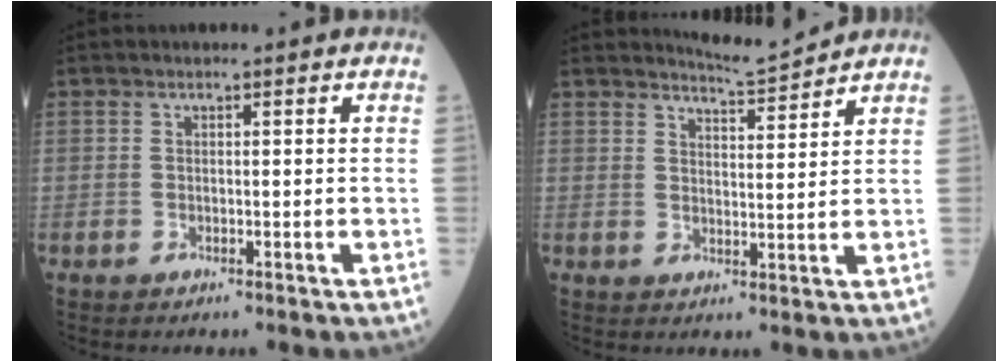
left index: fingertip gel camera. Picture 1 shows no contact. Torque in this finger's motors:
{"motor_torque": [-0.13, -0.15, -0.05, -0.01]}